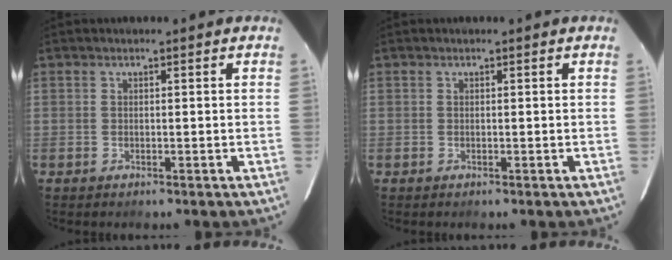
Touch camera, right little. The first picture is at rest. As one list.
[{"total": 0.0}]